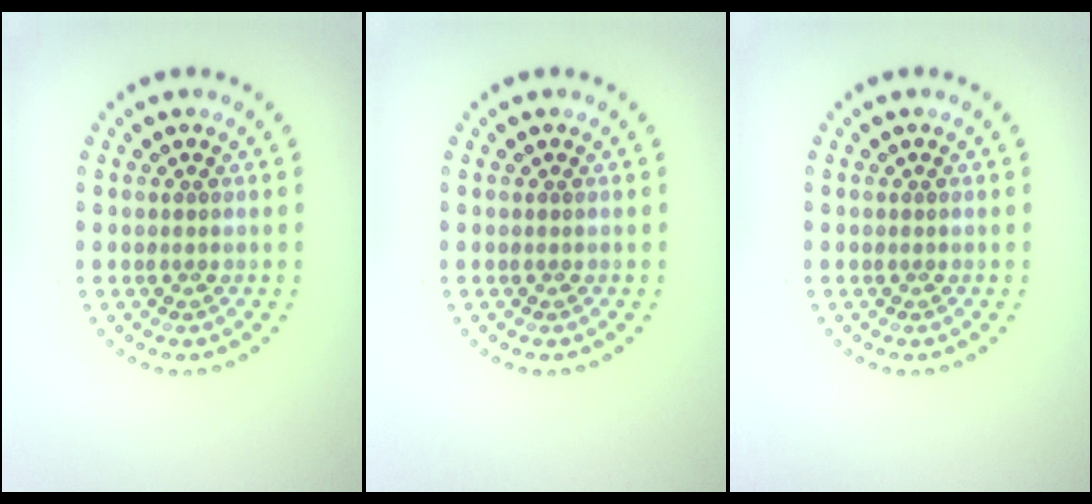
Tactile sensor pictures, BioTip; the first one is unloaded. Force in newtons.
{"total": 0.0}
{"total": 0.0}